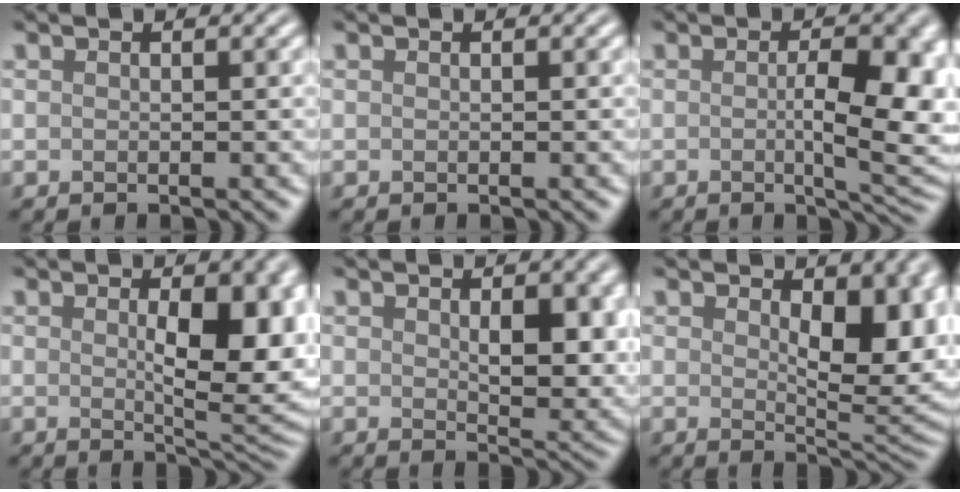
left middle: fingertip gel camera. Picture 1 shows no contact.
{"total": 0.0}
{"total": 7.0, "force": [-0.3, 2.0, 6.7], "torque": [-0.091, -0.008, 0.000]}
{"total": 8.2, "force": [0.6, 3.0, 7.6], "torque": [-0.106, -0.009, 0.019]}
{"total": 5.3, "force": [0.9, 2.6, 4.5], "torque": [-0.058, -0.009, 0.024]}
{"total": 7.2, "force": [1.3, 3.6, 6.1], "torque": [-0.091, -0.011, 0.028]}